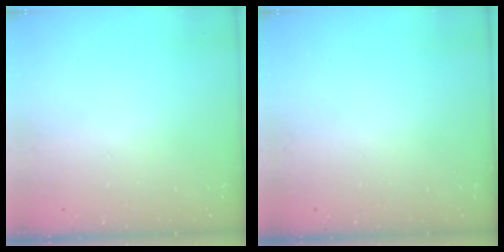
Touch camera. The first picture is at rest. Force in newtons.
{"total": 0.0}